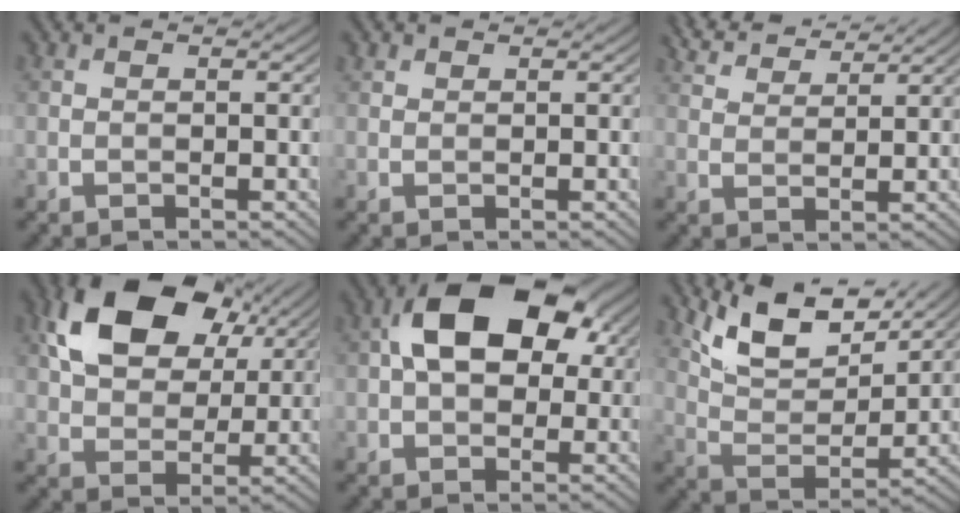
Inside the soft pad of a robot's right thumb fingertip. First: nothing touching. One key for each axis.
{"total": 0.8, "fx": 0.6, "fy": 0.5, "fz": 0.1, "tx": -0.001, "ty": 0.000, "tz": 0.013}
{"total": 5.6, "fx": 5.1, "fy": 0.9, "fz": 2.2, "tx": -0.062, "ty": 0.012, "tz": 0.098}
{"total": 14.6, "fx": 6.8, "fy": 9.2, "fz": 9.1, "tx": -0.184, "ty": 0.017, "tz": 0.127}
{"total": 12.4, "fx": 2.7, "fy": 7.7, "fz": 9.4, "tx": -0.156, "ty": 0.026, "tz": 0.031}
{"total": 10.4, "fx": 7.7, "fy": 3.8, "fz": 5.9, "tx": -0.130, "ty": -0.003, "tz": 0.140}